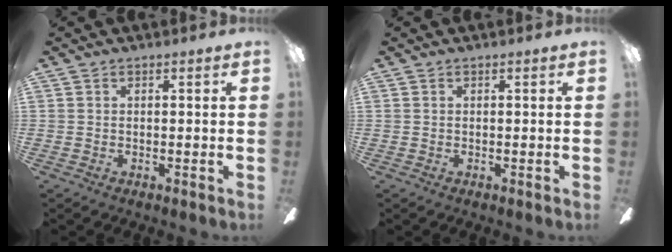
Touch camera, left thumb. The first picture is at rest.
{"total": 0.0}